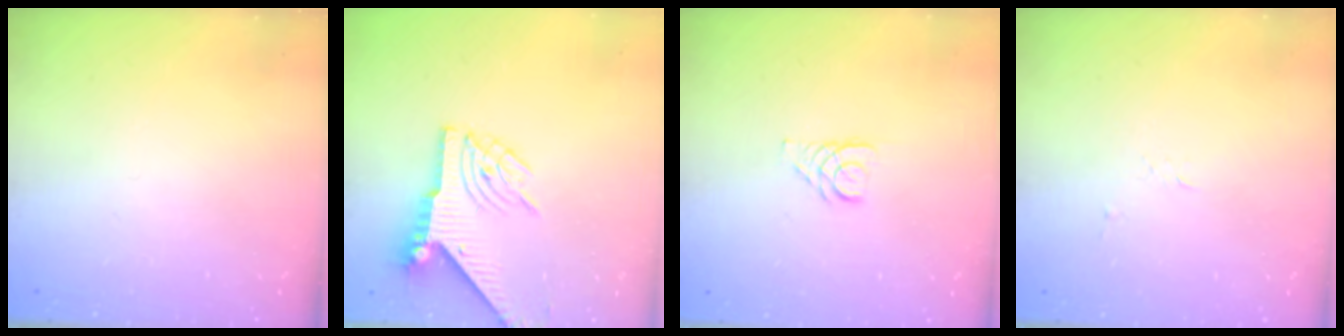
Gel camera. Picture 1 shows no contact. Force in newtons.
{"total": 7.9, "press": 7.9, "slide": 1.0}
{"total": 2.9, "press": 2.9, "slide": 0.3}
{"total": 2.7, "press": 2.7, "slide": 0.3}